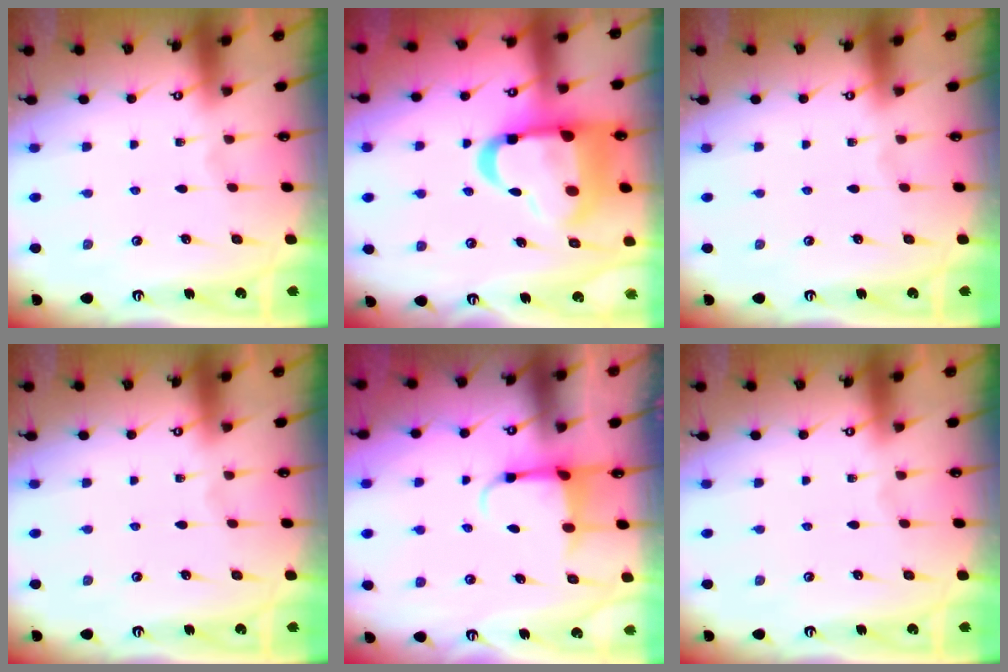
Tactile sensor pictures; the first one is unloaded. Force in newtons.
{"total": 19.6, "press": 19.4, "slide": 2.4}
{"total": 0.0}
{"total": 0.0}
{"total": 3.8, "press": 3.7, "slide": 0.9}
{"total": 0.0}